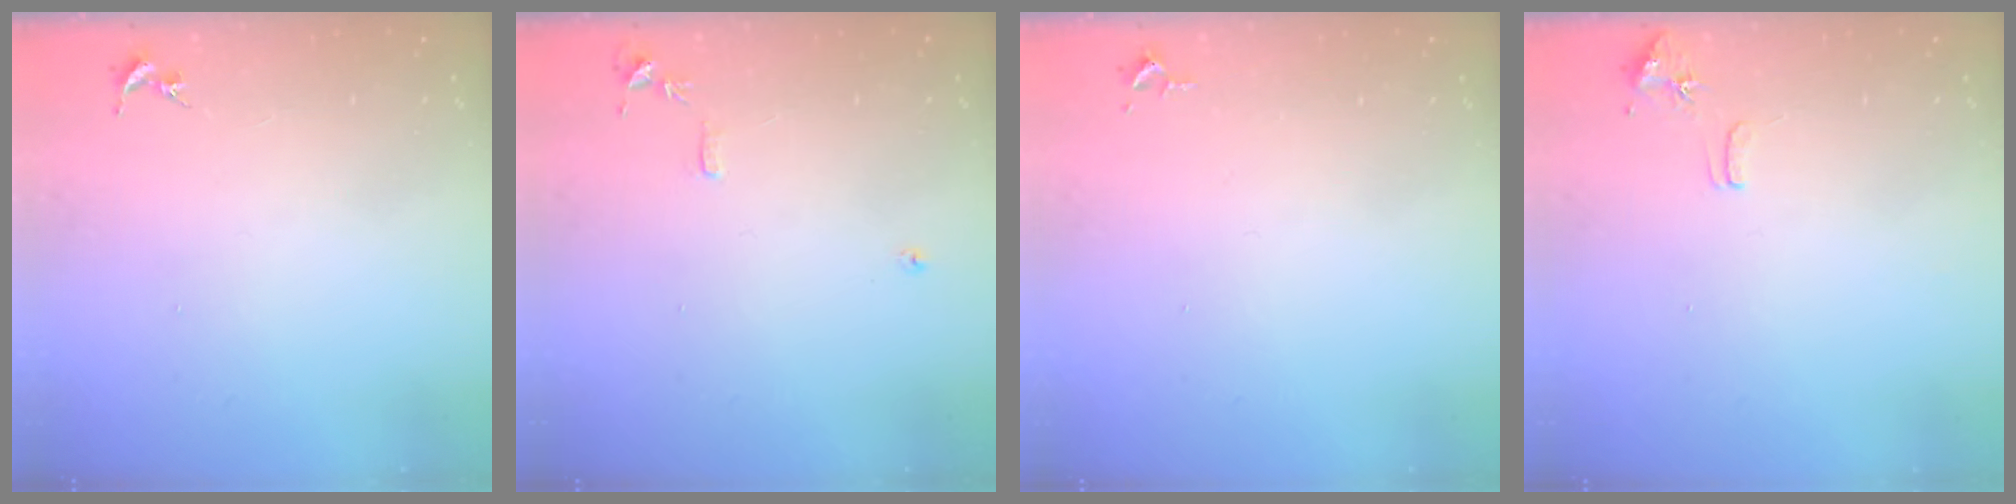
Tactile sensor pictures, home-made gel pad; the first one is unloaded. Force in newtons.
{"total": 7.8, "press": 7.8, "slide": 0.8}
{"total": 2.6, "press": 2.6, "slide": 0.4}
{"total": 8.1, "press": 8.1, "slide": 0.7}